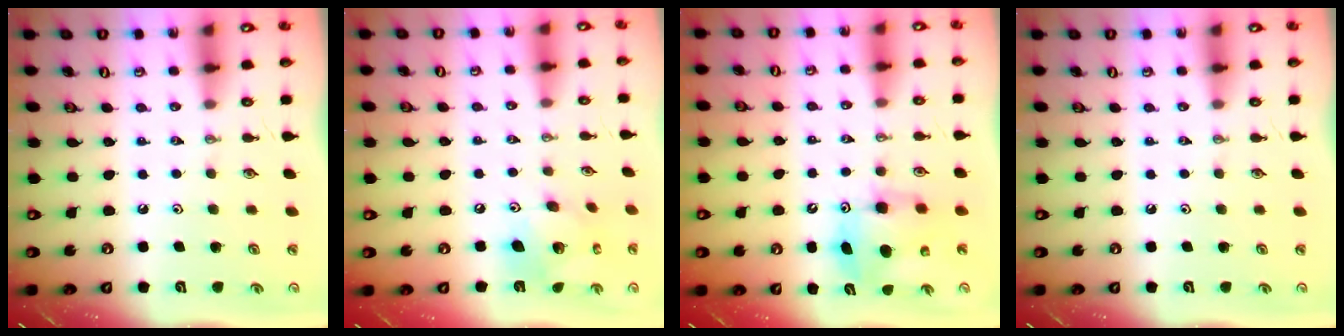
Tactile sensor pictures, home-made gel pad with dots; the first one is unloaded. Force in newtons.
{"total": 13.4, "press": 13.3, "slide": 1.3}
{"total": 8.7, "press": 8.7, "slide": 0.4}
{"total": 0.0}